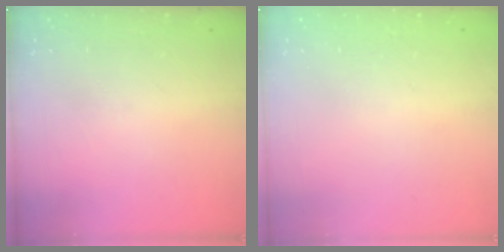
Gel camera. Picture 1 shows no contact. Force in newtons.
{"total": 0.0}